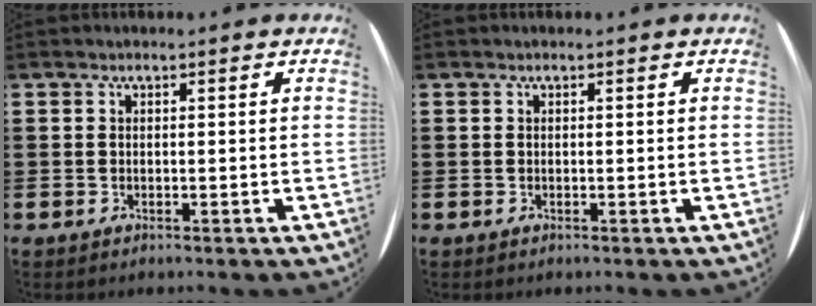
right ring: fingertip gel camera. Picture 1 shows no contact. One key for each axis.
{"total": 0.0}